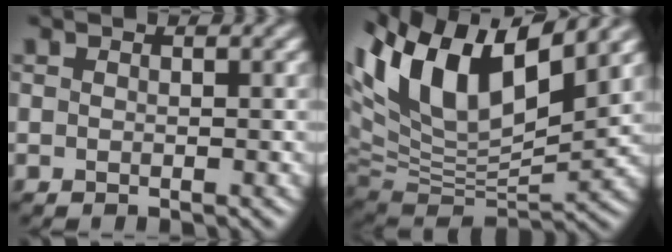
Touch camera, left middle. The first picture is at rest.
{"total": 12.1, "force": [5.5, 4.7, 9.7], "torque": [-0.198, 0.015, 0.098]}